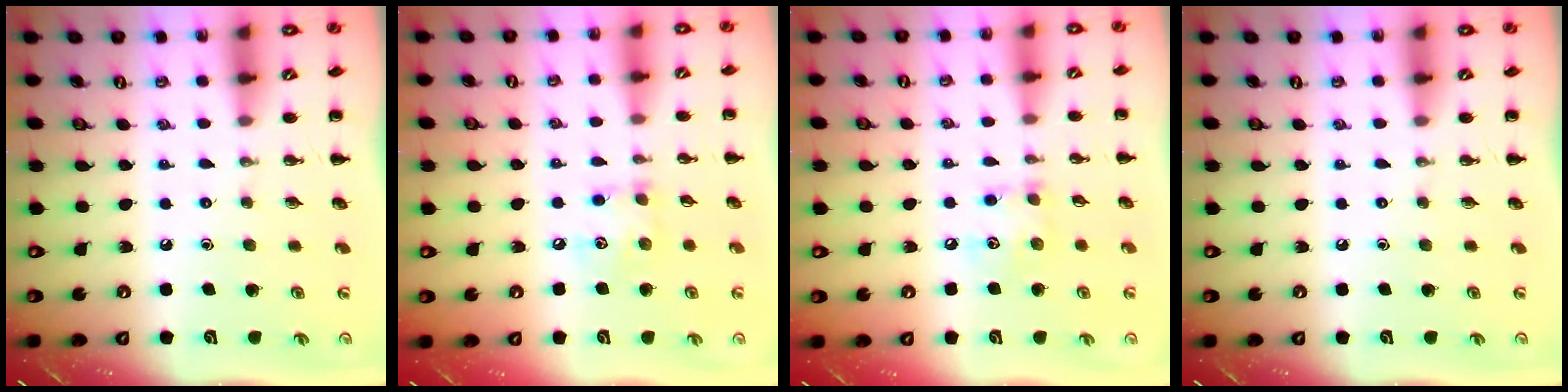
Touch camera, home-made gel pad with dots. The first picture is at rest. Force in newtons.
{"total": 7.5, "press": 7.4, "slide": 0.9}
{"total": 7.5, "press": 7.4, "slide": 0.9}
{"total": 0.0}